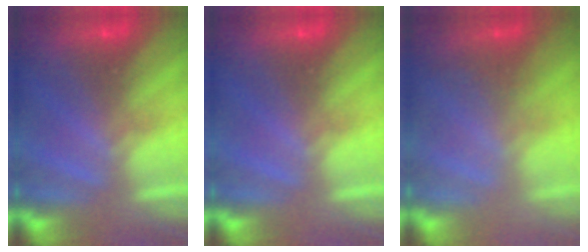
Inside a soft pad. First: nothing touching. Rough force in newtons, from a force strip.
{"total": 0.0}
{"total": 2.3}